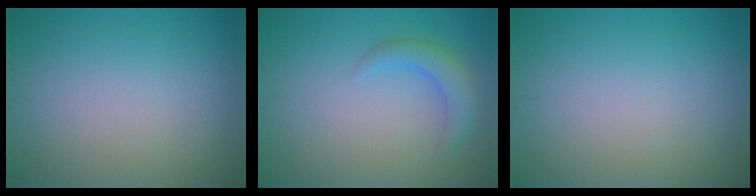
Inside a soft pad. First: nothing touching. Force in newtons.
{"total": 2.4, "press": 2.4, "slide": 0.1}
{"total": 0.0}